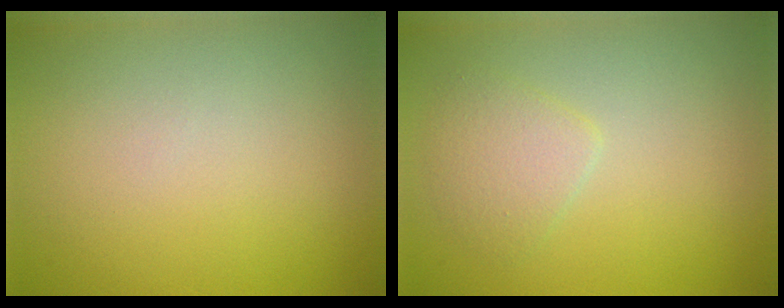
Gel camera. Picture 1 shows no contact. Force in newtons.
{"total": 2.1, "press": 2.1, "slide": 0.1}